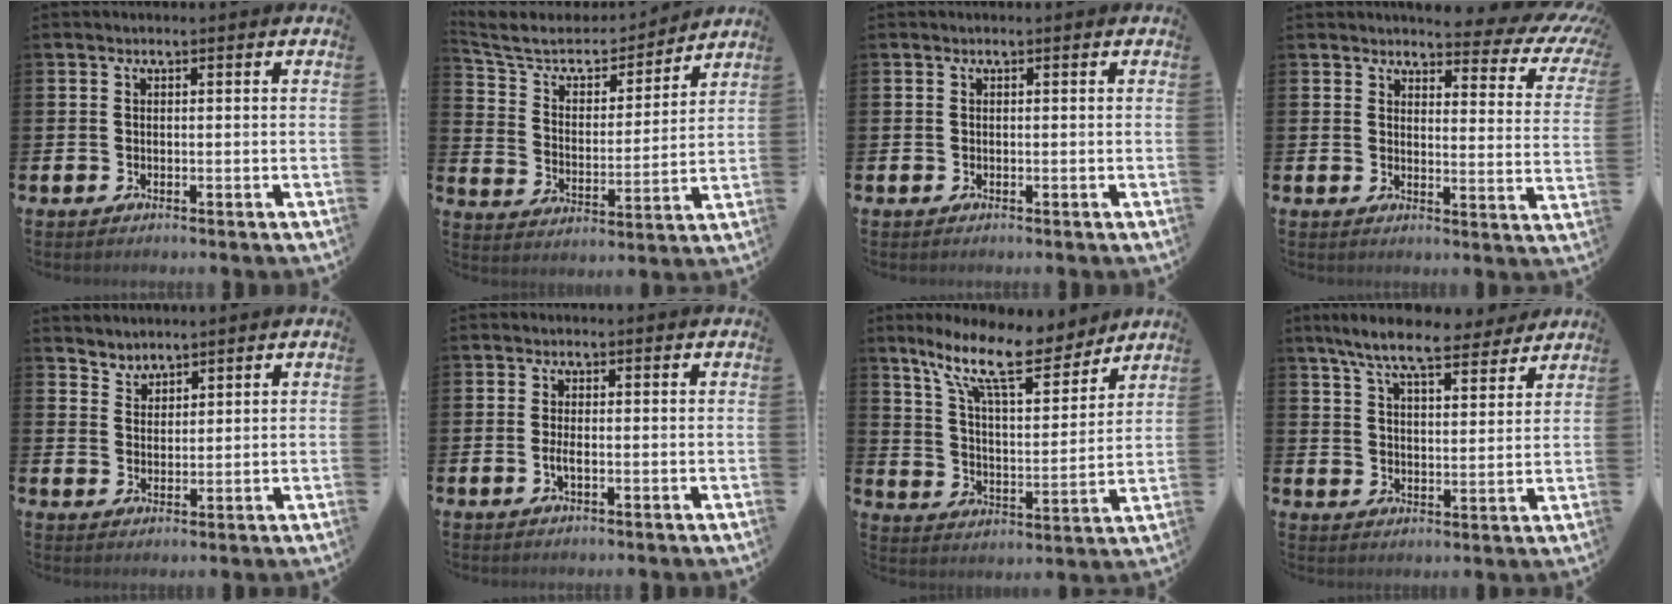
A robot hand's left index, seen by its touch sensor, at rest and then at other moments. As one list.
[{"total": 7.1, "force": [6.2, 3.1, 1.6], "torque": [-0.076, -0.043, 0.105]}, {"total": 0.0}, {"total": 4.1, "force": [3.6, 1.3, 1.3], "torque": [-0.025, -0.035, 0.054]}, {"total": 3.0, "force": [2.8, 0.5, -0.7], "torque": [0.007, -0.014, 0.054]}, {"total": 1.5, "force": [-0.3, 0.5, 1.4], "torque": [-0.032, 0.003, -0.005]}, {"total": 13.6, "force": [10.8, 3.8, 7.4], "torque": [-0.160, -0.058, 0.186]}, {"total": 9.1, "force": [8.1, 1.8, 3.7], "torque": [-0.087, -0.038, 0.143]}]